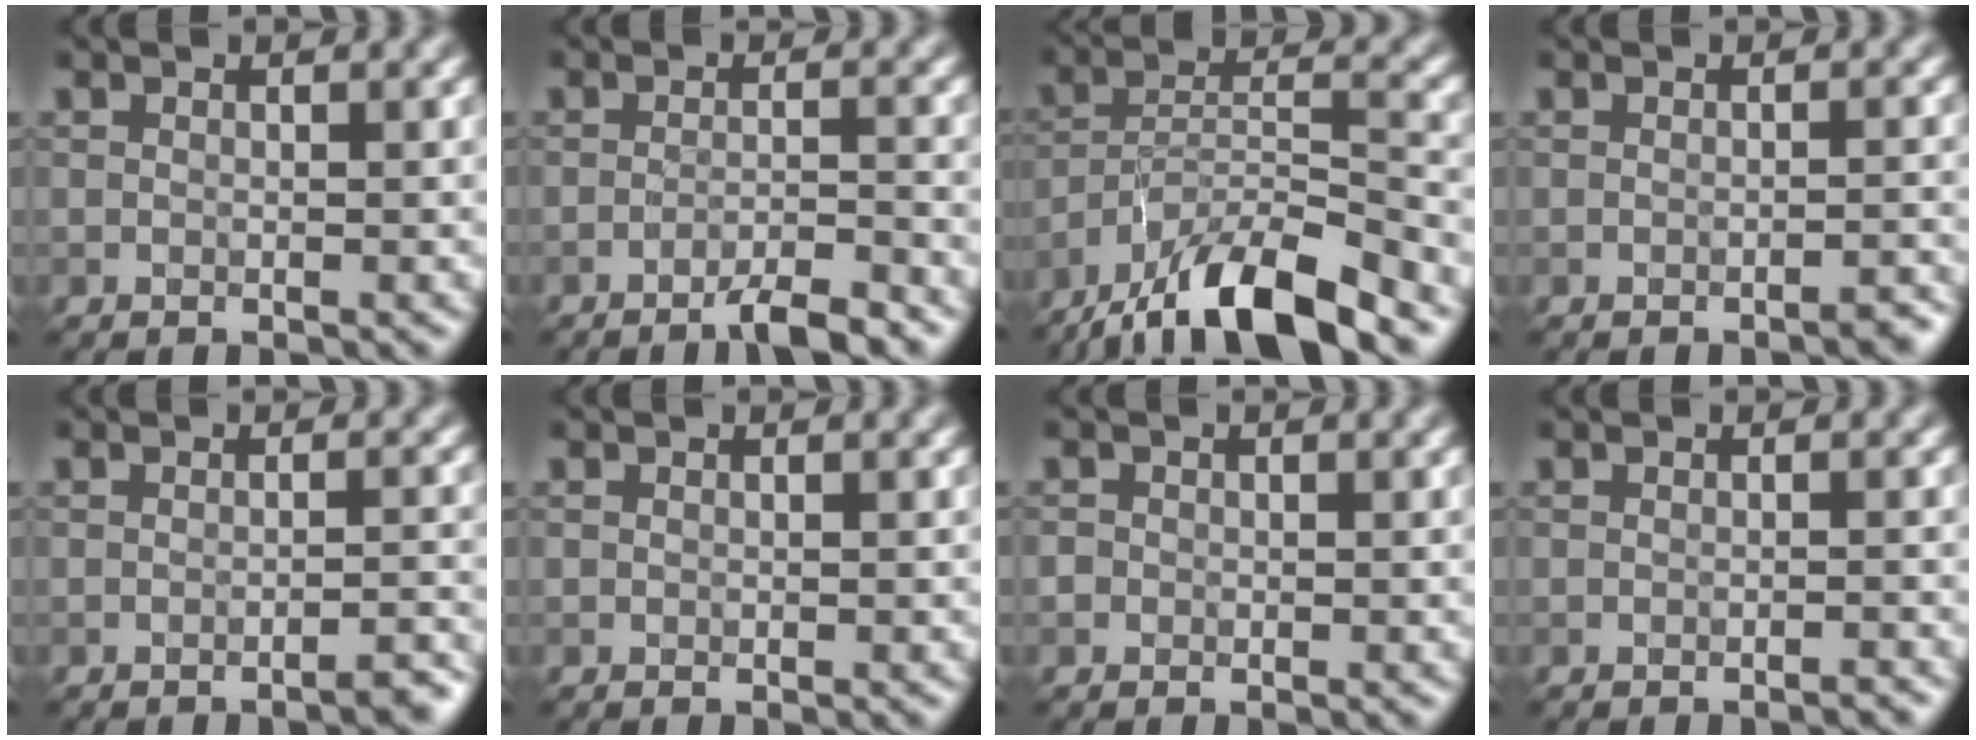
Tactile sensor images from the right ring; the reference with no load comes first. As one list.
[{"total": 3.2, "force": [-2.5, 0.1, 2.0], "torque": [-0.031, 0.003, -0.048]}, {"total": 11.4, "force": [-8.8, 2.8, 6.6], "torque": [-0.117, 0.005, -0.161]}, {"total": 1.0, "force": [-1.0, -0.1, 0.3], "torque": [-0.007, 0.004, -0.008]}, {"total": 1.6, "force": [-1.4, 0.0, 0.7], "torque": [-0.007, 0.004, -0.016]}, {"total": 0.0}, {"total": 0.8, "force": [0.0, 0.7, 0.1], "torque": [-0.002, -0.001, -0.002]}, {"total": 0.6, "force": [-0.6, -0.1, 0.1], "torque": [-0.004, 0.002, -0.005]}]